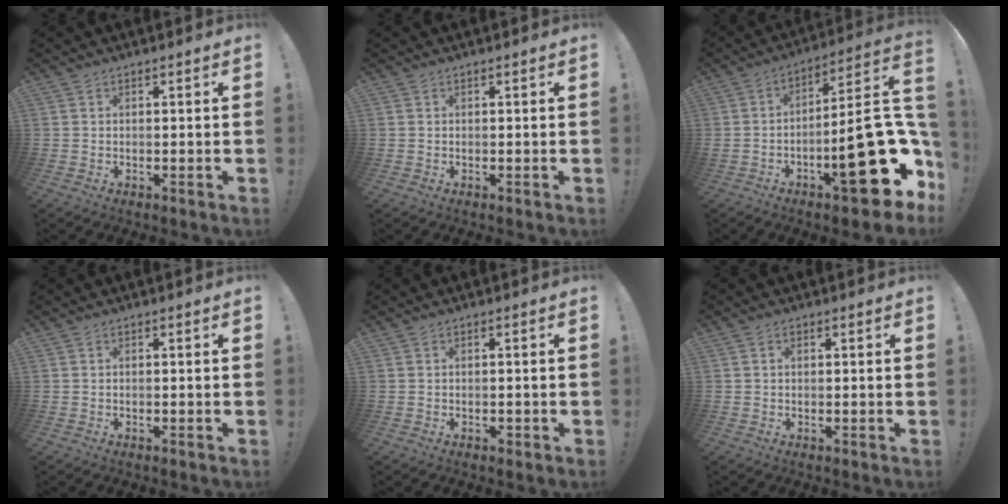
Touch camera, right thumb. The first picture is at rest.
{"total": 0.0}
{"total": 26.4, "force": [-8.3, 8.4, 23.6], "torque": [-0.308, 0.049, -0.118]}
{"total": 0.0}
{"total": 0.7, "force": [-0.5, 0.4, 0.4], "torque": [-0.004, 0.001, -0.007]}
{"total": 0.7, "force": [0.2, 0.5, 0.5], "torque": [-0.015, 0.004, 0.004]}